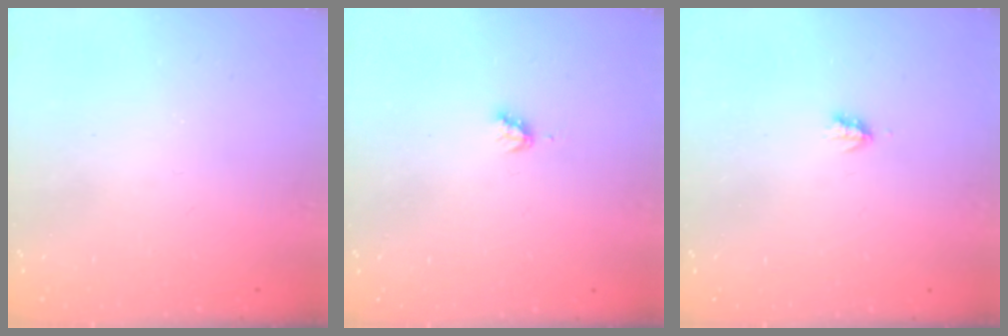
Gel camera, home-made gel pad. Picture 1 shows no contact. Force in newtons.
{"total": 2.8, "press": 2.8, "slide": 0.3}
{"total": 1.9, "press": 1.8, "slide": 0.4}